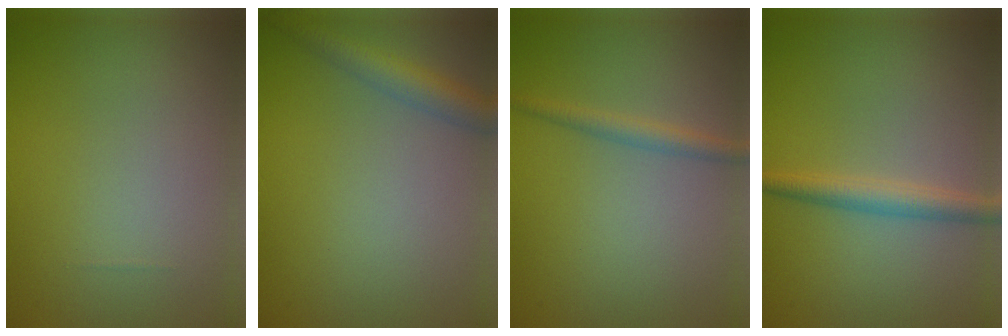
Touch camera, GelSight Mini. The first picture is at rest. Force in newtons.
{"total": 3.2, "press": 3.2, "slide": 0.1}
{"total": 1.8, "press": 1.8, "slide": 0.0}
{"total": 2.5, "press": 2.5, "slide": 0.1}